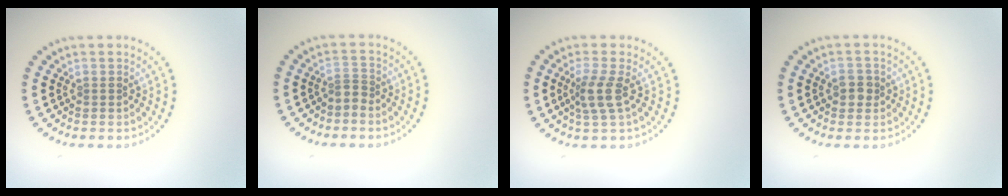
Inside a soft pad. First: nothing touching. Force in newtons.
{"total": 1.2, "press": 0.7, "slide": 1.0}
{"total": 2.6, "press": 2.1, "slide": 1.6}
{"total": 1.8, "press": 1.8, "slide": 0.3}